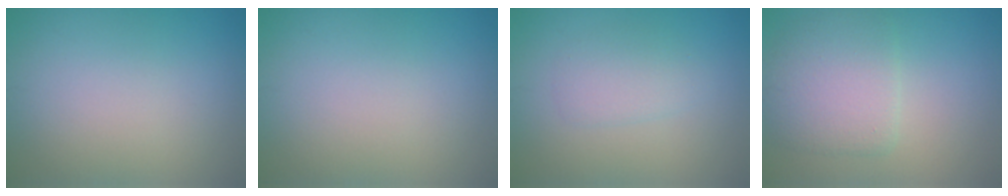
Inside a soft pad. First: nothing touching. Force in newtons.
{"total": 0.0}
{"total": 1.9, "press": 1.9, "slide": 0.1}
{"total": 4.6, "press": 4.6, "slide": 0.1}